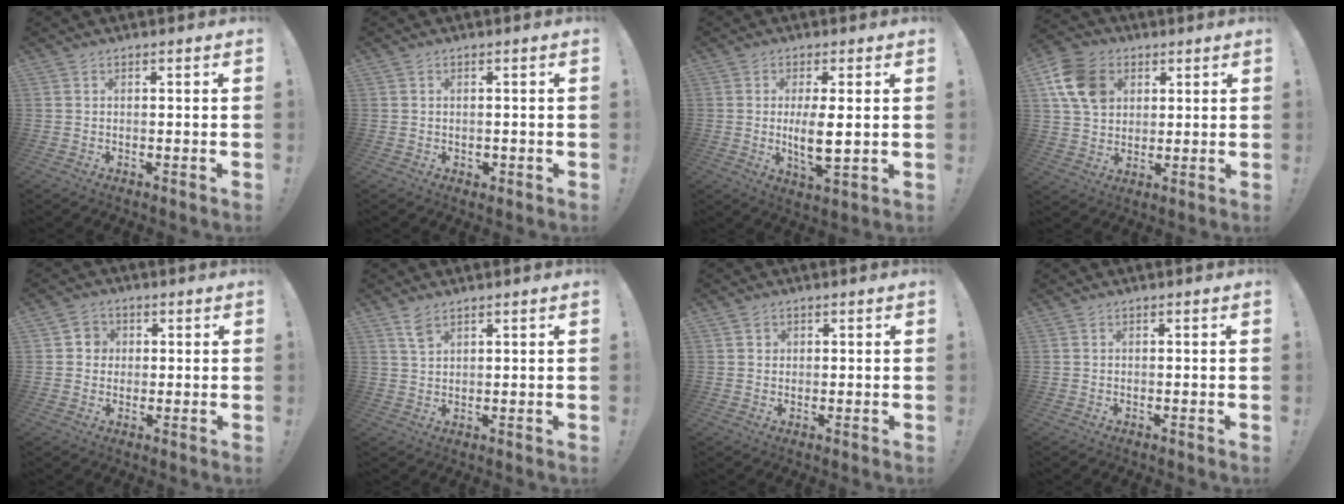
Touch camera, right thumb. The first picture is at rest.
{"total": 1.2, "force": [-0.1, 1.1, 0.3], "torque": [0.002, 0.002, -0.004]}
{"total": 7.9, "force": [0.3, 2.4, 7.5], "torque": [-0.130, -0.019, 0.000]}
{"total": 14.0, "force": [5.0, 10.9, 7.3], "torque": [-0.113, -0.013, 0.101]}
{"total": 4.3, "force": [0.4, 4.2, 0.9], "torque": [-0.012, 0.003, 0.006]}
{"total": 3.9, "force": [2.6, 1.7, 2.5], "torque": [-0.039, -0.012, 0.045]}
{"total": 1.6, "force": [0.7, 1.4, 0.2], "torque": [0.010, -0.007, 0.010]}
{"total": 0.0}